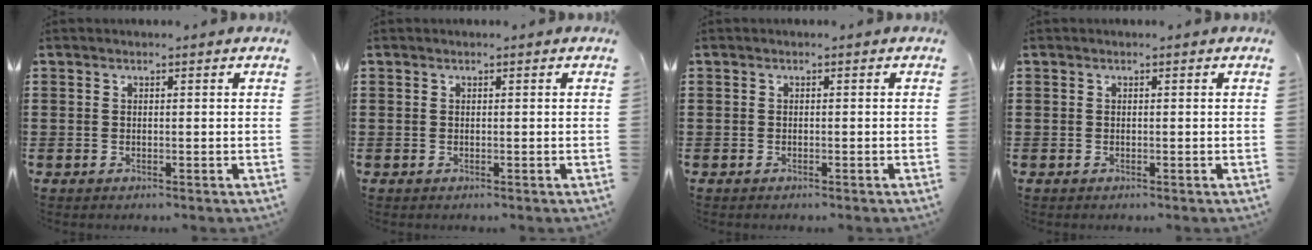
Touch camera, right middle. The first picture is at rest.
{"total": 0.0}
{"total": 0.0}
{"total": 0.0}